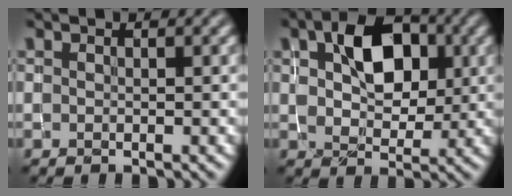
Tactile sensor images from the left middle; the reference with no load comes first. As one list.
[{"total": 6.5, "force": [1.7, 4.1, 4.7], "torque": [-0.081, 0.008, 0.020]}]